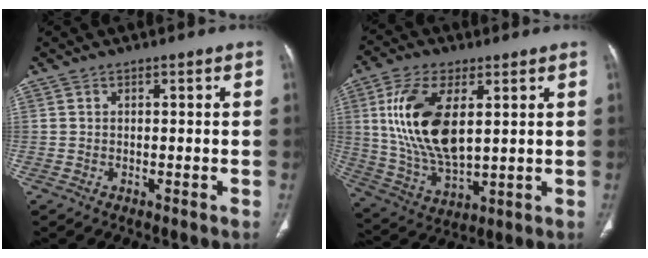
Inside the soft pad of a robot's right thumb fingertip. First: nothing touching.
{"total": 17.1, "force": [4.0, 8.4, 14.3], "torque": [-0.275, -0.017, 0.084]}